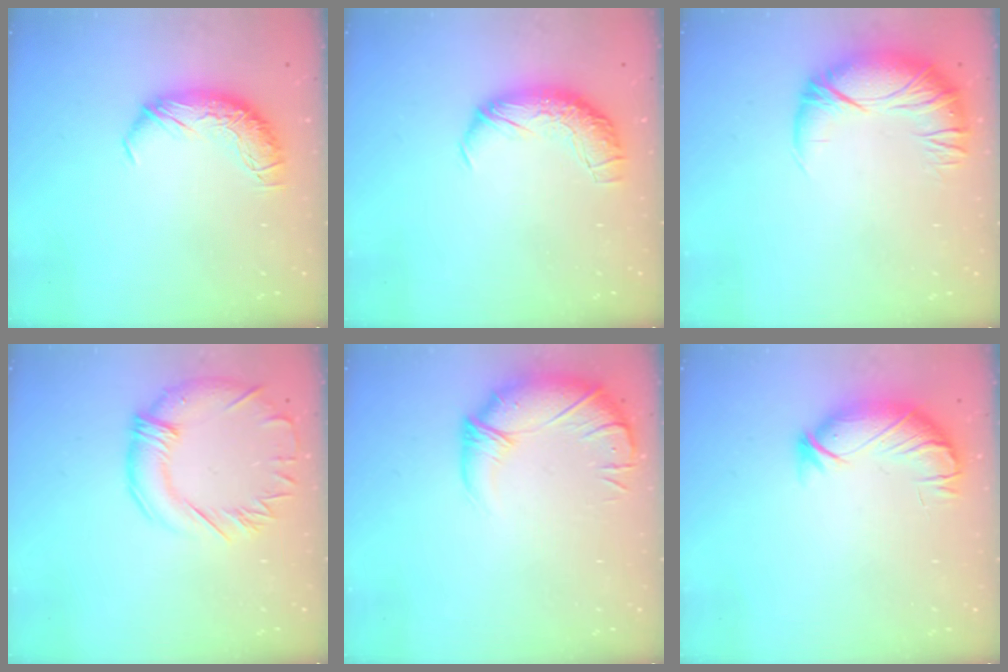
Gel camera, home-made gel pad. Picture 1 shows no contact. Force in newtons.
{"total": 2.4, "press": 1.1, "slide": 2.1}
{"total": 2.7, "press": 0.9, "slide": 2.5}
{"total": 3.6, "press": 3.4, "slide": 1.1}
{"total": 2.9, "press": 1.8, "slide": 2.3}
{"total": 3.7, "press": 3.2, "slide": 1.9}